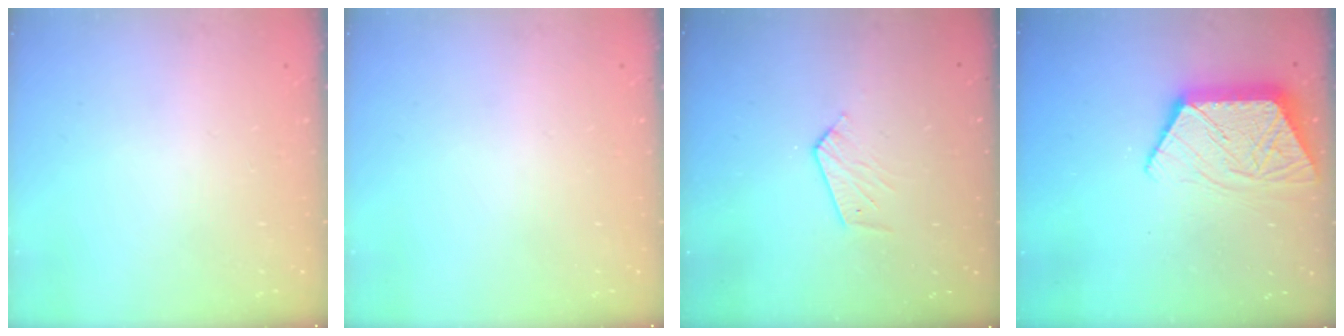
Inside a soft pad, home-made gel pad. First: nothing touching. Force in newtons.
{"total": 0.0}
{"total": 4.7, "press": 4.7, "slide": 0.4}
{"total": 13.1, "press": 13.1, "slide": 1.0}